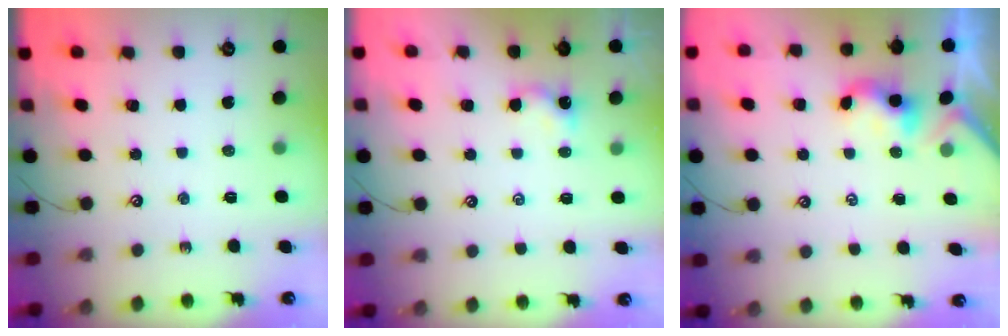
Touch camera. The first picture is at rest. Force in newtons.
{"total": 0.7, "press": 0.7, "slide": 0.3}
{"total": 0.6, "press": 0.3, "slide": 0.5}